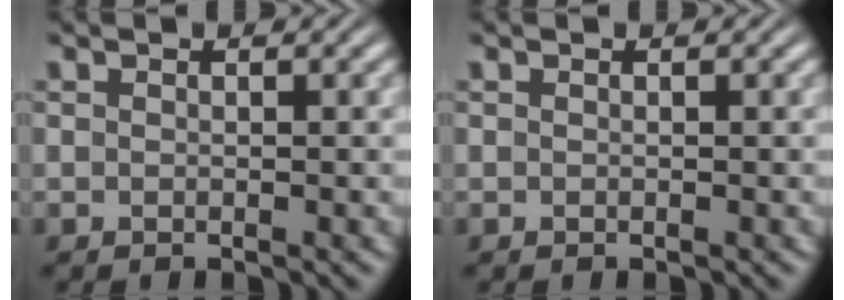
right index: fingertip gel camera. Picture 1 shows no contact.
{"total": 0.0}